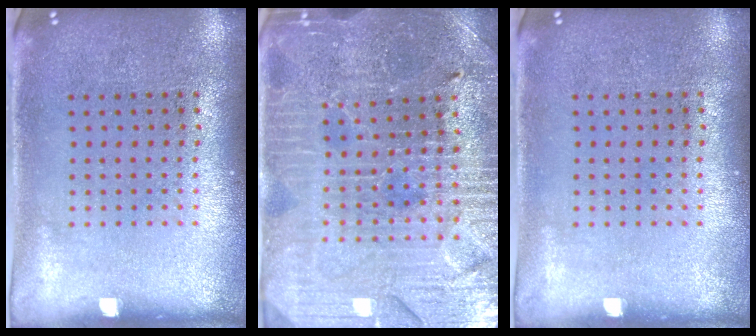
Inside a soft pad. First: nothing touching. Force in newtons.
{"total": 3.8, "press": 3.7, "slide": 0.8}
{"total": 0.0}